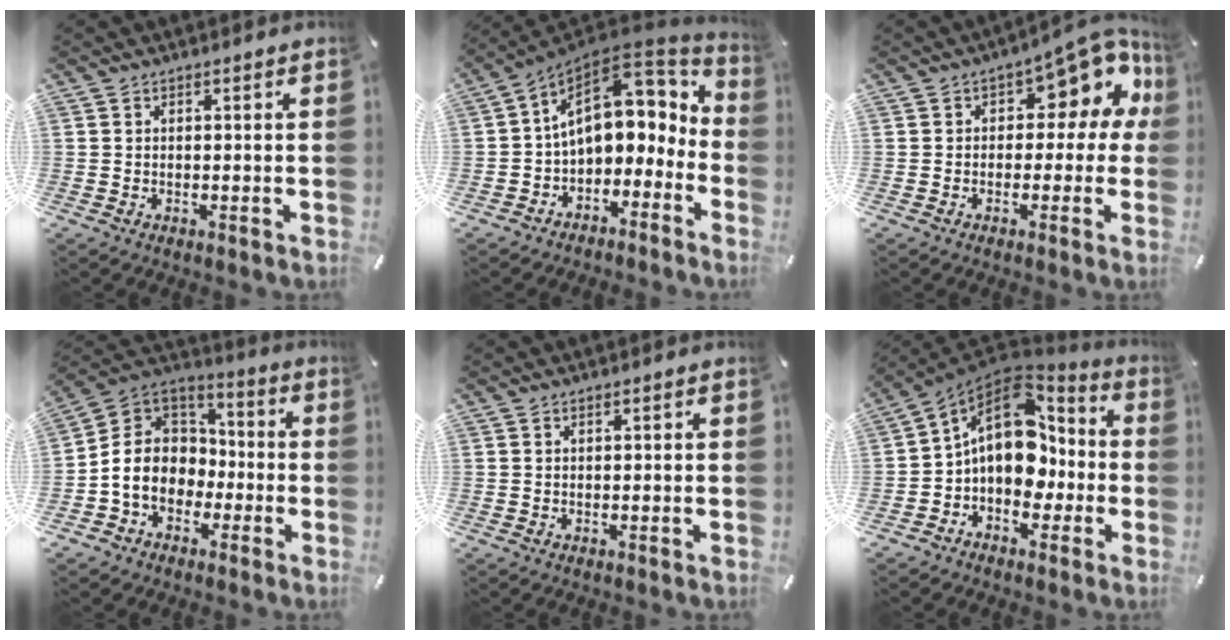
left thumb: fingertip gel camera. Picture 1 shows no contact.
{"total": 14.7, "force": [4.2, 9.8, 10.1], "torque": [-0.152, -0.033, 0.076]}
{"total": 10.9, "force": [5.6, 5.7, 7.5], "torque": [-0.093, -0.043, 0.094]}
{"total": 11.3, "force": [-3.8, 9.8, 4.2], "torque": [-0.113, 0.014, -0.069]}
{"total": 0.0}
{"total": 16.6, "force": [1.4, 12.3, 11.1], "torque": [-0.181, -0.009, 0.024]}